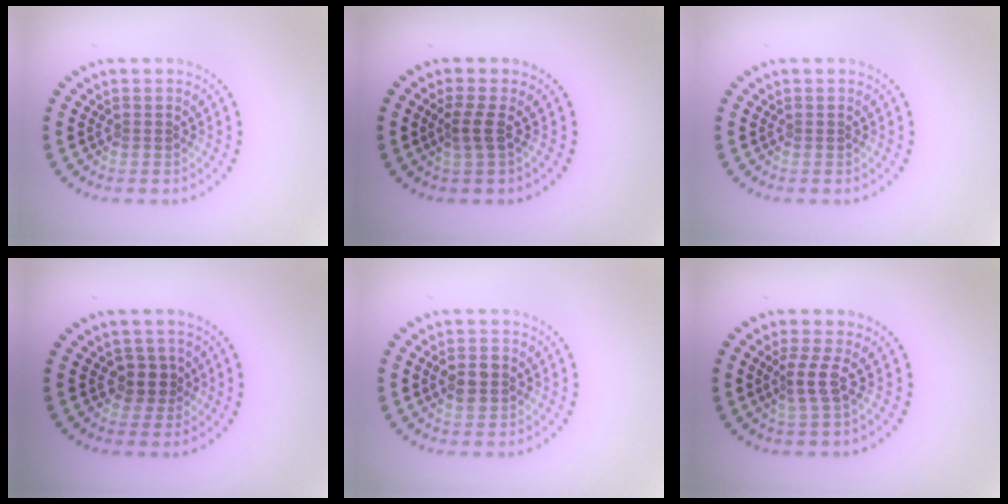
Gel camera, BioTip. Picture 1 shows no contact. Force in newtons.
{"total": 1.9, "press": 1.3, "slide": 1.3}
{"total": 0.0}
{"total": 2.2, "press": 1.9, "slide": 1.1}
{"total": 2.5, "press": 2.4, "slide": 0.1}
{"total": 2.2, "press": 1.6, "slide": 1.5}